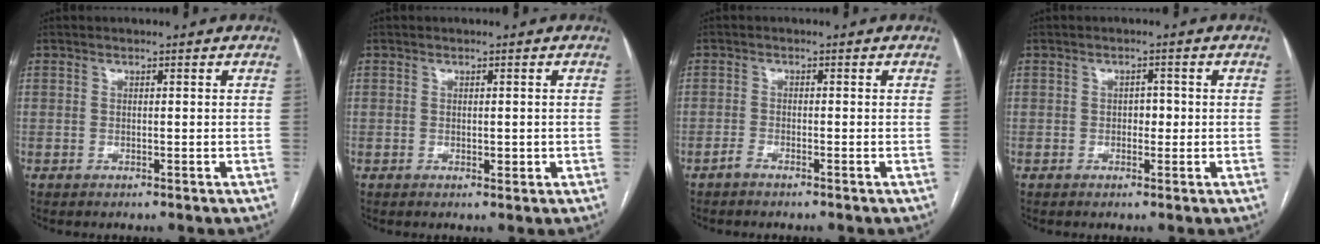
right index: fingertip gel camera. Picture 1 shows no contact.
{"total": 1.4, "force": [-0.1, 0.9, 1.1], "torque": [-0.014, 0.000, 0.002]}
{"total": 1.2, "force": [-1.0, 0.0, 0.6], "torque": [-0.013, 0.001, -0.021]}
{"total": 1.8, "force": [-0.2, 1.2, 1.3], "torque": [-0.014, 0.006, -0.003]}